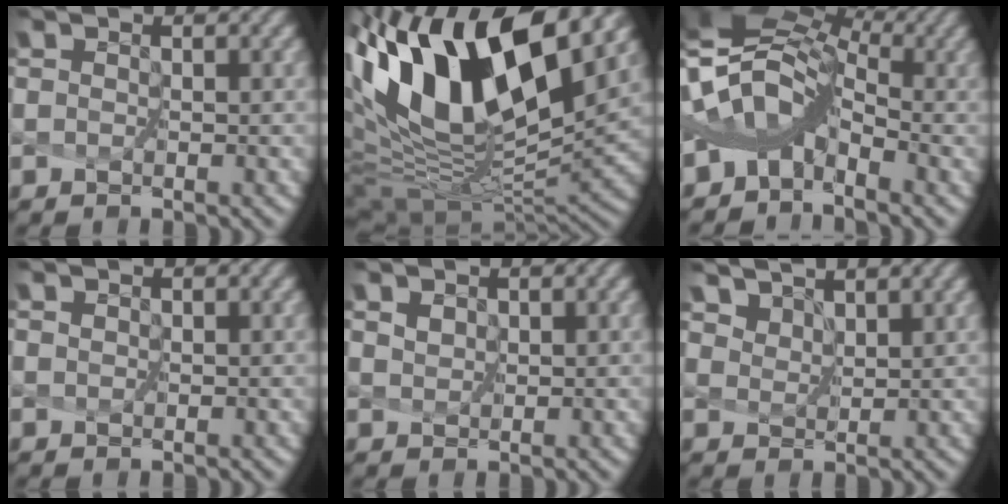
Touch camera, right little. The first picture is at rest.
{"total": 15.0, "force": [5.8, 6.2, 12.3], "torque": [-0.240, 0.012, 0.115]}
{"total": 5.1, "force": [-1.8, 3.1, 3.6], "torque": [-0.050, 0.013, -0.039]}
{"total": 0.7, "force": [0.3, 0.5, 0.4], "torque": [-0.006, 0.006, 0.004]}
{"total": 3.0, "force": [2.1, 1.7, 1.3], "torque": [-0.039, 0.004, 0.036]}
{"total": 5.2, "force": [4.6, 2.0, 1.4], "torque": [-0.072, -0.012, 0.095]}